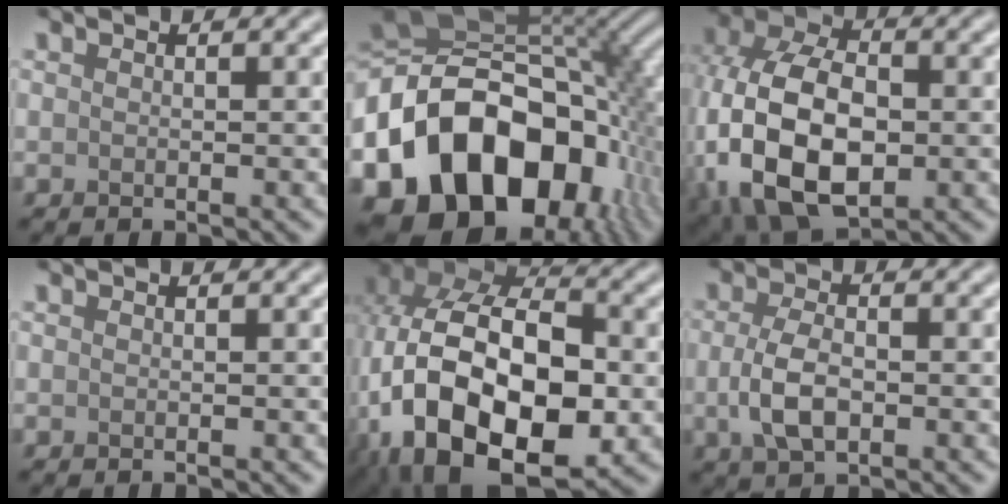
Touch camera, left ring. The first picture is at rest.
{"total": 19.8, "force": [-6.0, 13.6, 13.1], "torque": [-0.245, -0.020, -0.105]}
{"total": 15.3, "force": [-2.7, 9.8, 11.5], "torque": [-0.249, -0.018, -0.046]}
{"total": 0.0}
{"total": 18.3, "force": [-3.9, 11.5, 13.7], "torque": [-0.241, -0.013, -0.052]}
{"total": 4.0, "force": [-0.7, 2.1, 3.3], "torque": [-0.072, -0.004, -0.013]}